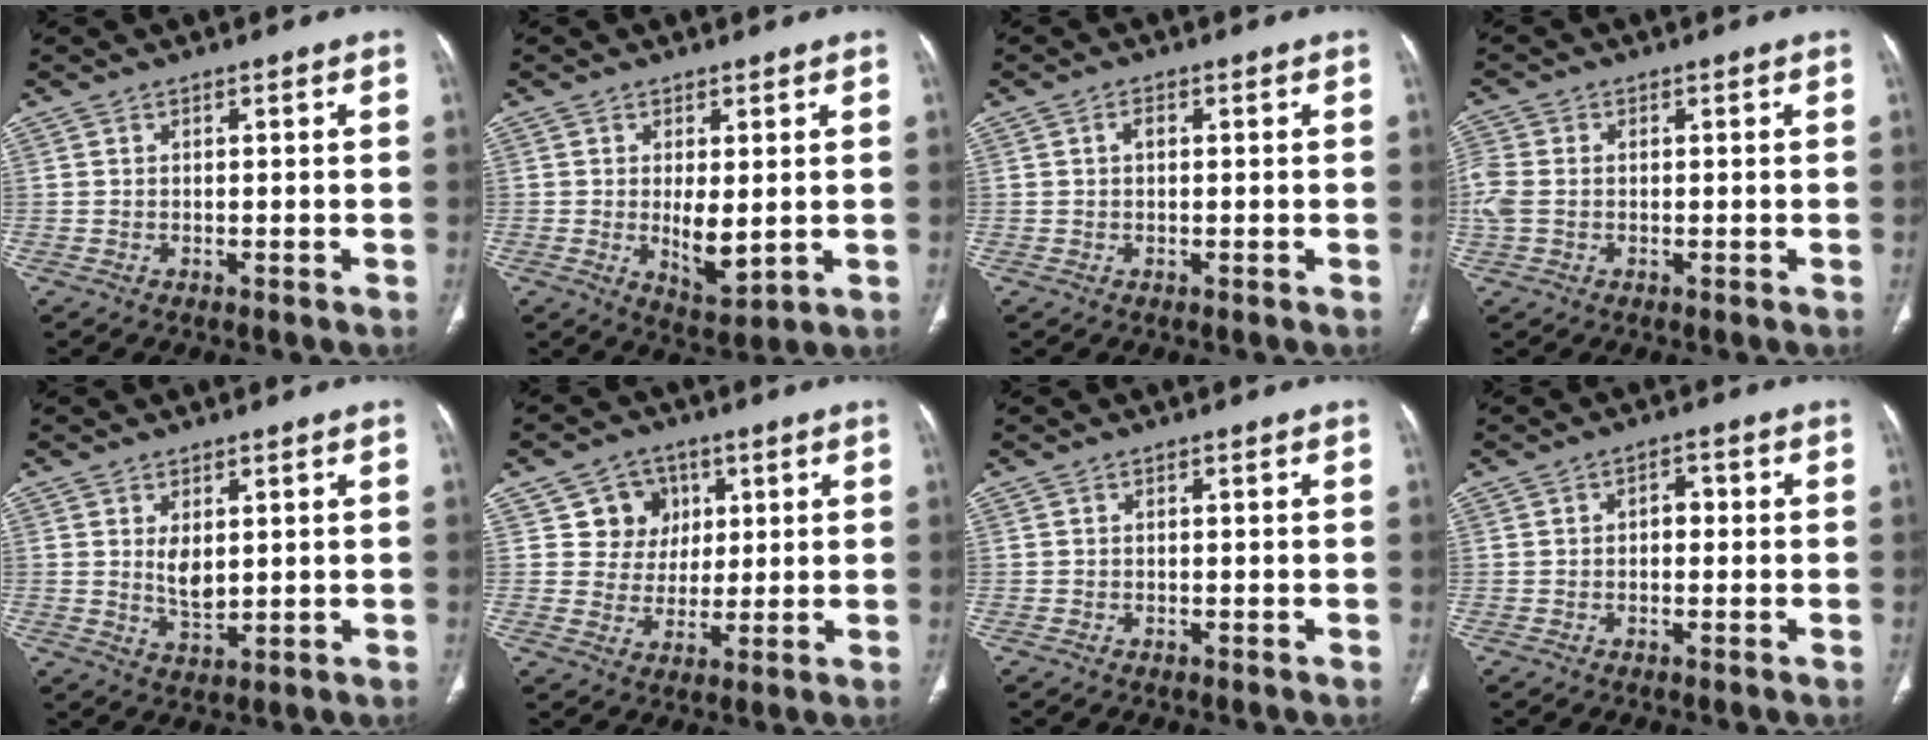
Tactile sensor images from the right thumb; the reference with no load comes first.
{"total": 6.2, "force": [-0.1, 2.6, 5.6], "torque": [-0.085, -0.019, 0.009]}
{"total": 1.4, "force": [0.2, 0.7, 1.1], "torque": [-0.019, -0.001, 0.001]}
{"total": 5.0, "force": [-0.2, 3.6, 3.5], "torque": [-0.108, 0.007, -0.006]}
{"total": 4.4, "force": [1.1, 2.4, 3.6], "torque": [-0.052, -0.022, 0.028]}
{"total": 7.7, "force": [2.7, 7.1, 1.3], "torque": [0.022, -0.004, 0.045]}
{"total": 0.0}
{"total": 2.4, "force": [0.0, 1.5, 1.8], "torque": [-0.015, 0.005, -0.007]}